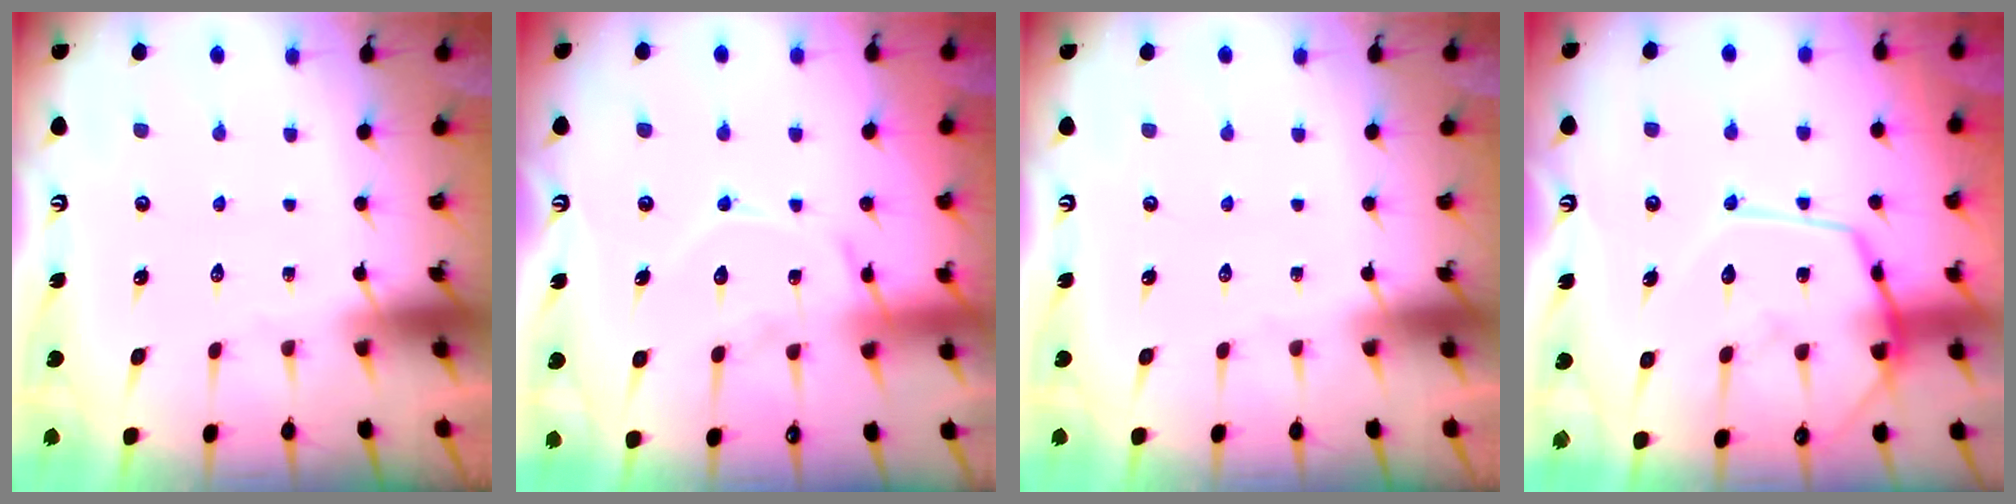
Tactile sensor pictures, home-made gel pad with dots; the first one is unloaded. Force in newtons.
{"total": 12.9, "press": 12.9, "slide": 1.3}
{"total": 0.0}
{"total": 15.1, "press": 15.1, "slide": 1.3}